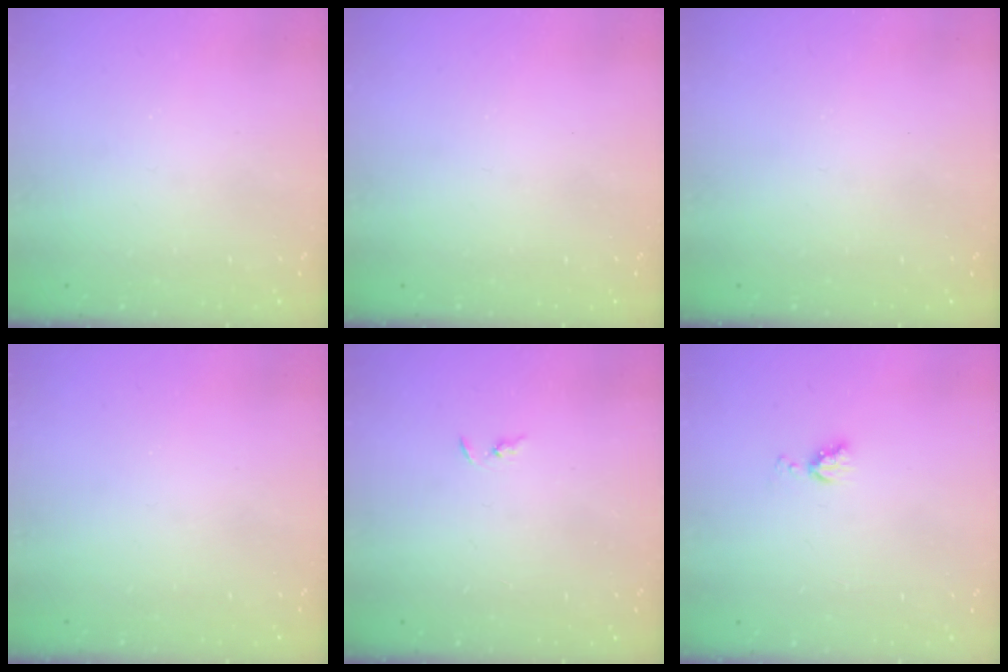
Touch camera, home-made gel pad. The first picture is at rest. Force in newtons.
{"total": 0.0}
{"total": 0.0}
{"total": 0.0}
{"total": 2.1, "press": 2.1, "slide": 0.3}
{"total": 5.7, "press": 5.7, "slide": 0.6}